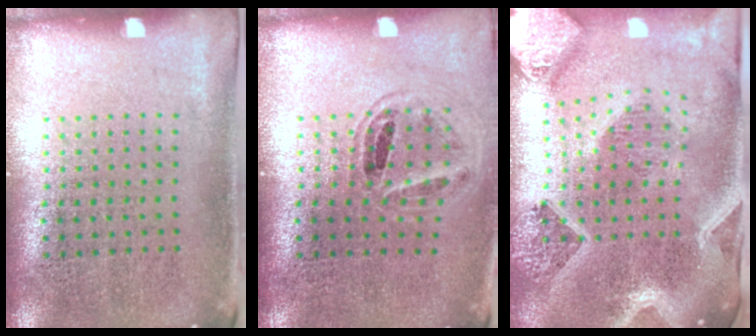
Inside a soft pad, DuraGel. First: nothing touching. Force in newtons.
{"total": 0.9, "press": 0.9, "slide": 0.0}
{"total": 3.9, "press": 3.1, "slide": 2.5}